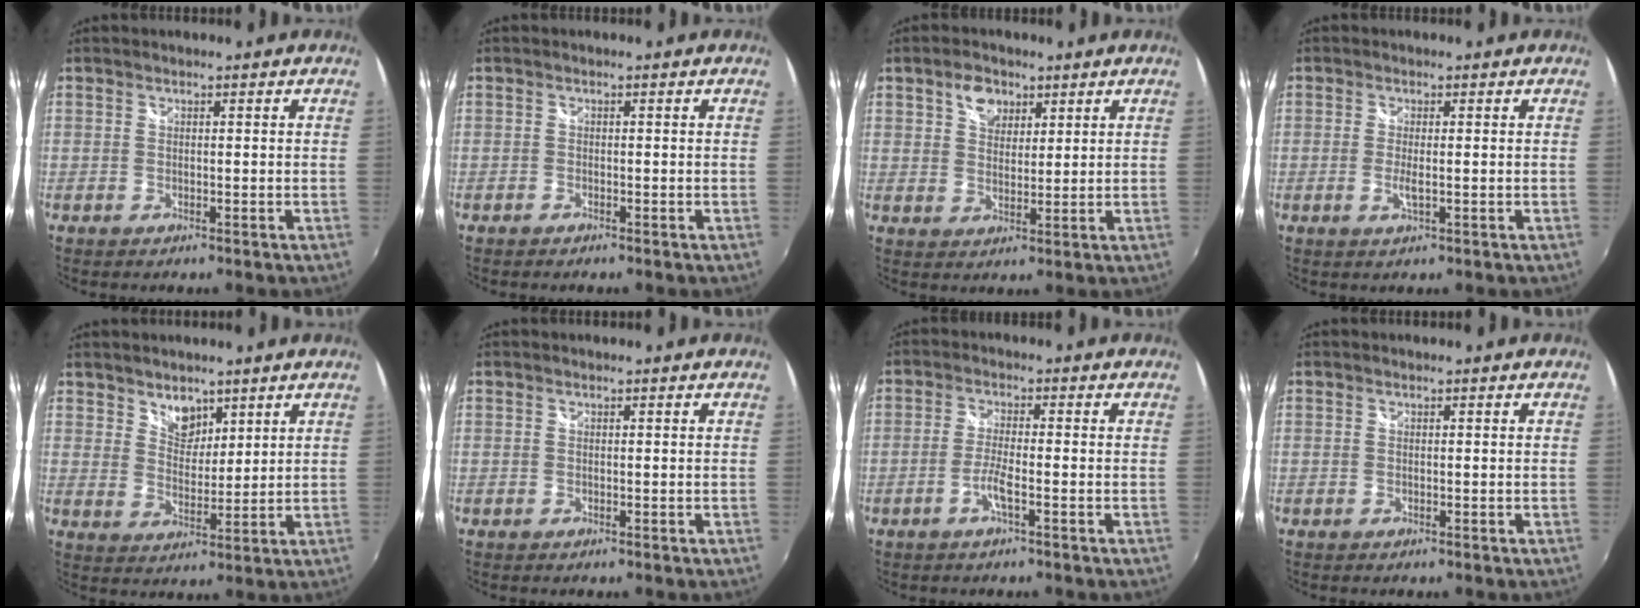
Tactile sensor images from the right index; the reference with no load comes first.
{"total": 0.7, "force": [-0.6, 0.3, 0.1], "torque": [-0.006, -0.002, -0.014]}
{"total": 5.2, "force": [2.8, 3.5, 2.5], "torque": [-0.034, 0.010, 0.051]}
{"total": 2.2, "force": [-0.4, 0.4, 2.1], "torque": [-0.042, -0.006, -0.007]}
{"total": 5.2, "force": [3.7, 3.2, 1.8], "torque": [-0.017, 0.003, 0.067]}
{"total": 0.0}
{"total": 3.6, "force": [-1.7, 0.2, 3.2], "torque": [-0.071, -0.002, -0.036]}
{"total": 0.0}